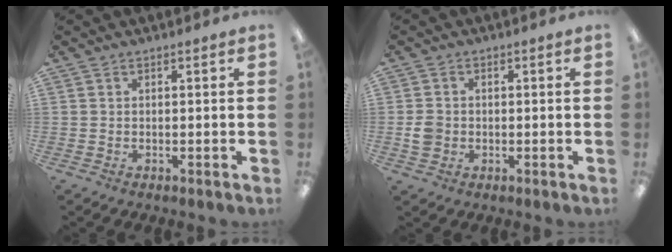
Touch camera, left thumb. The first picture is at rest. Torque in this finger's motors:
{"motor_torque": [-0.30, 0.40, 0.32, -0.36, 0.02]}